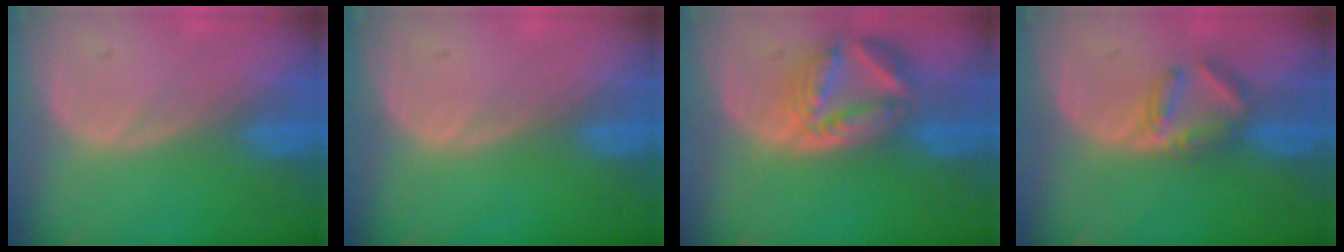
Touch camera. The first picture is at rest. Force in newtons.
{"total": 0.0}
{"total": 8.0, "press": 7.1, "slide": 3.7}
{"total": 4.1, "press": 3.9, "slide": 1.1}